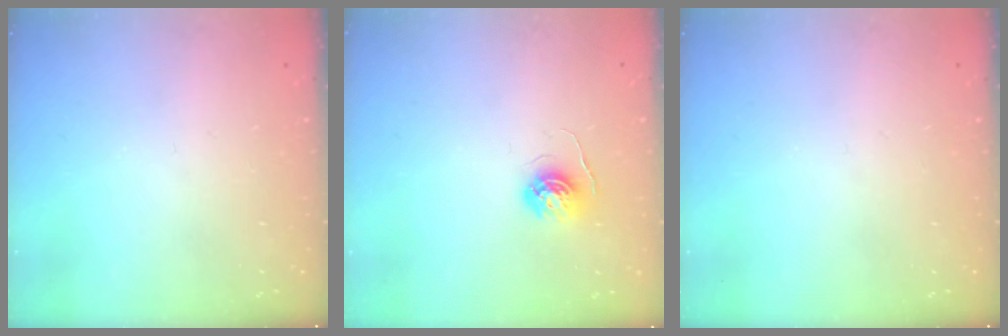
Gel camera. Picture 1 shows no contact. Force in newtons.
{"total": 4.3, "press": 4.3, "slide": 0.5}
{"total": 0.0}